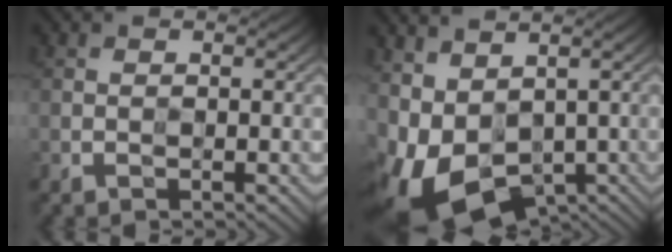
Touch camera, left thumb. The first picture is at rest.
{"total": 13.2, "force": [-2.0, 8.7, 9.8], "torque": [-0.209, -0.037, 0.032]}